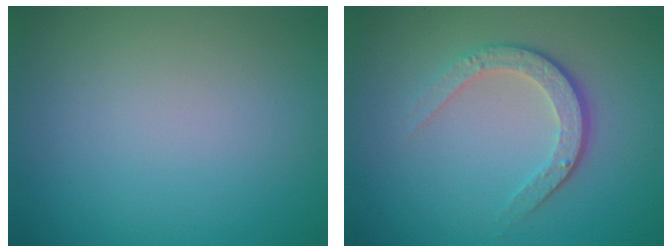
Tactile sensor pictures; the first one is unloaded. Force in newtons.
{"total": 3.4, "press": 2.5, "slide": 2.3}